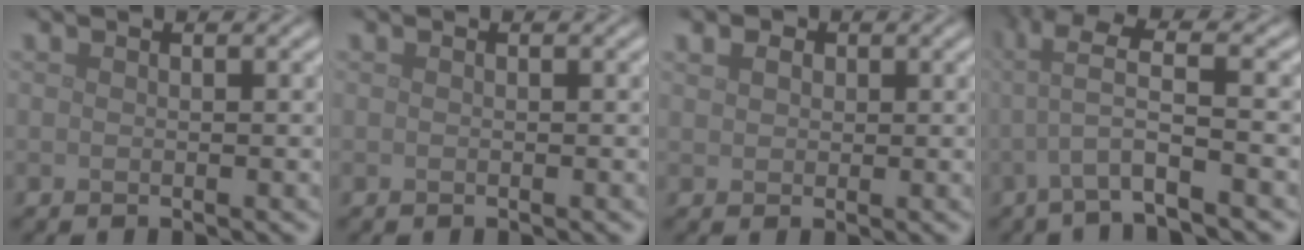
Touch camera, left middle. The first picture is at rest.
{"total": 0.0}
{"total": 2.7, "force": [1.4, 1.9, 1.2], "torque": [-0.033, 0.013, 0.019]}
{"total": 4.9, "force": [-0.9, 0.7, 4.7], "torque": [-0.088, 0.009, -0.022]}